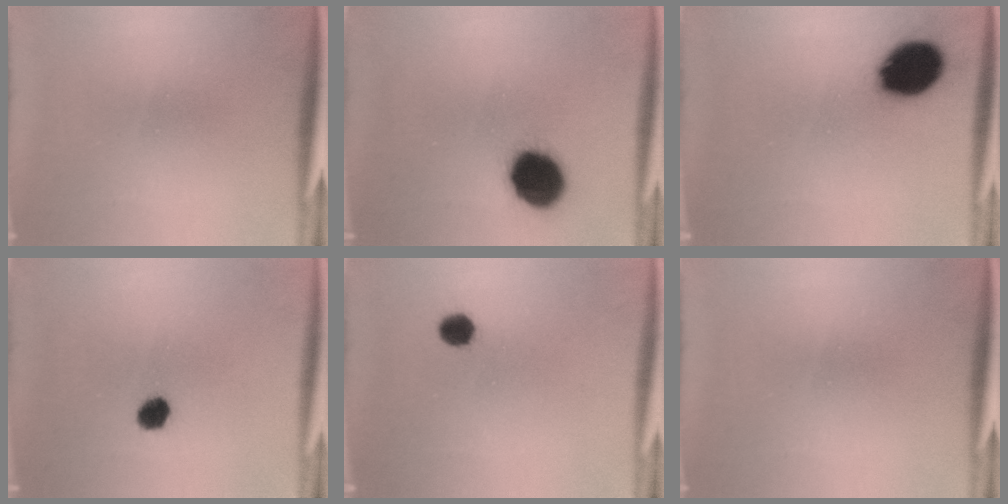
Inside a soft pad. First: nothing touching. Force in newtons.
{"total": 13.1}
{"total": 13.6}
{"total": 3.3}
{"total": 3.1}
{"total": 0.0}